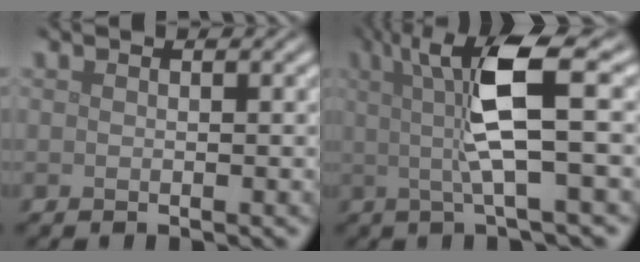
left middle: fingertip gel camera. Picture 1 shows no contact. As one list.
[{"total": 7.8, "force": [1.6, 1.5, 7.4], "torque": [-0.128, 0.008, 0.023]}]